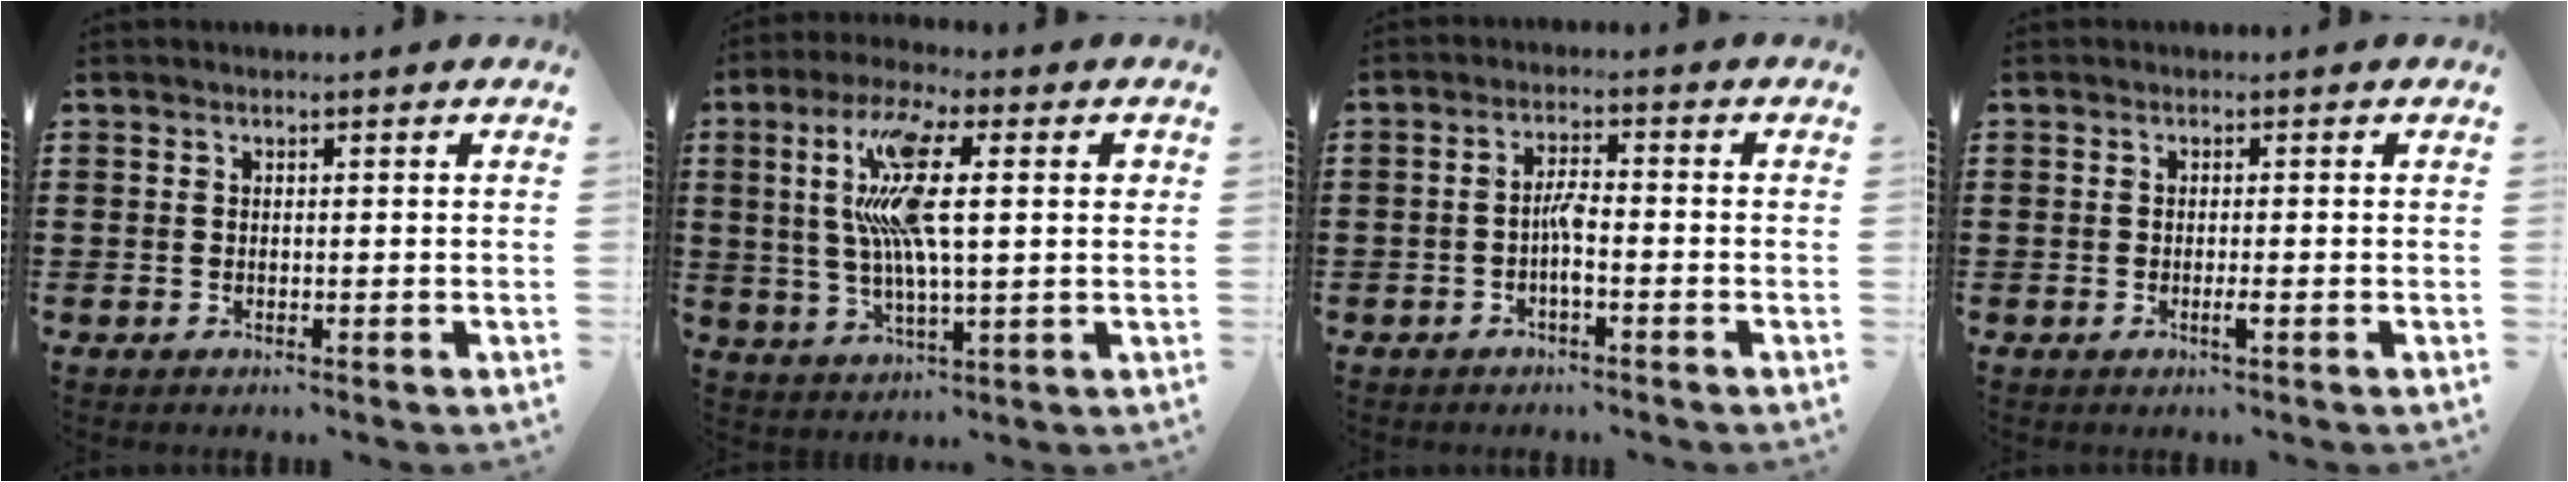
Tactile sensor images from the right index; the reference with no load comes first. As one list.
[{"total": 11.8, "force": [2.4, 2.2, 11.3], "torque": [-0.236, 0.000, 0.032]}, {"total": 3.3, "force": [-1.0, 0.6, 3.0], "torque": [-0.071, -0.004, -0.024]}, {"total": 1.5, "force": [-0.5, 0.0, 1.4], "torque": [-0.024, -0.004, -0.009]}]